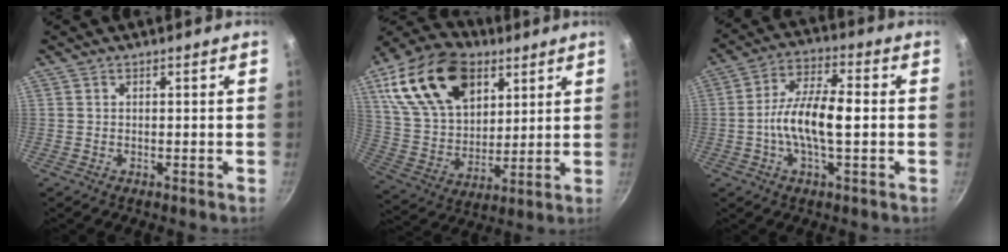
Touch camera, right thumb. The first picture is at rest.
{"total": 23.3, "force": [10.4, 14.7, 14.8], "torque": [-0.240, -0.024, 0.189]}
{"total": 11.4, "force": [-1.0, 4.2, 10.5], "torque": [-0.189, 0.024, -0.031]}